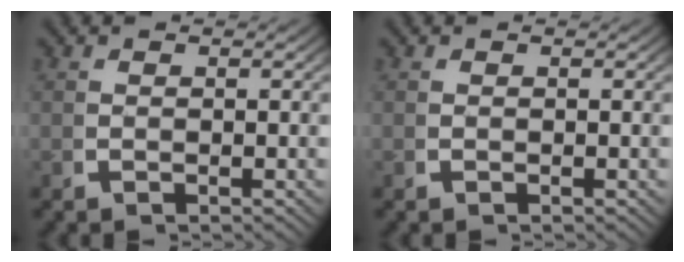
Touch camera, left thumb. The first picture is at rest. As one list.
[{"total": 0.0}]